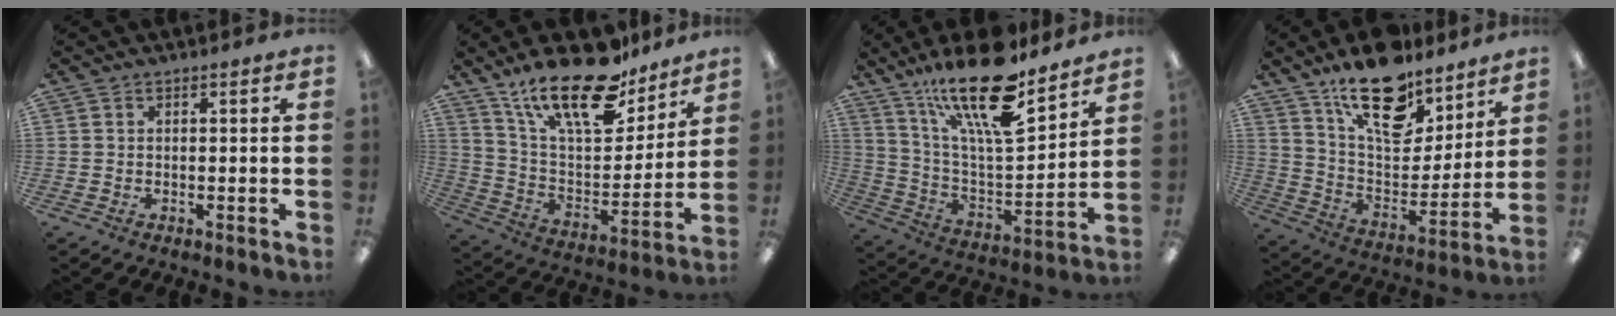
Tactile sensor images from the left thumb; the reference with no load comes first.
{"total": 23.1, "force": [17.0, 8.6, 13.0], "torque": [-0.216, -0.105, 0.293]}
{"total": 23.8, "force": [16.9, 7.2, 15.2], "torque": [-0.265, -0.102, 0.285]}
{"total": 20.9, "force": [15.0, 9.8, 10.8], "torque": [-0.172, -0.099, 0.265]}